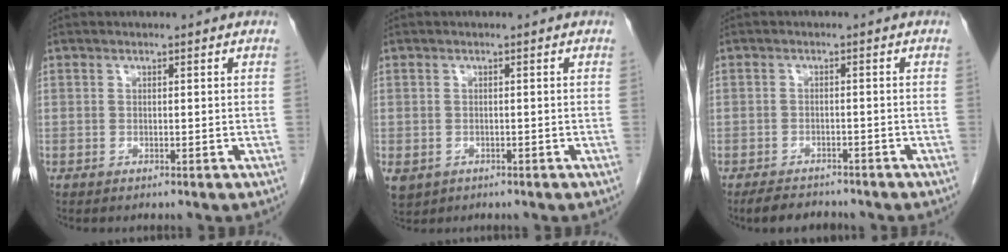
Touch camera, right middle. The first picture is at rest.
{"total": 5.6, "force": [-2.5, 4.6, 2.0], "torque": [-0.053, -0.007, -0.032]}
{"total": 4.6, "force": [-4.0, 1.7, 1.3], "torque": [-0.024, -0.006, -0.062]}